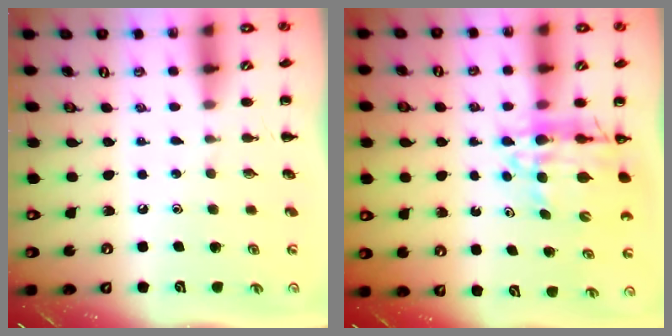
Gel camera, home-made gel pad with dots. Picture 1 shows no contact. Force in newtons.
{"total": 12.2, "press": 11.5, "slide": 3.9}